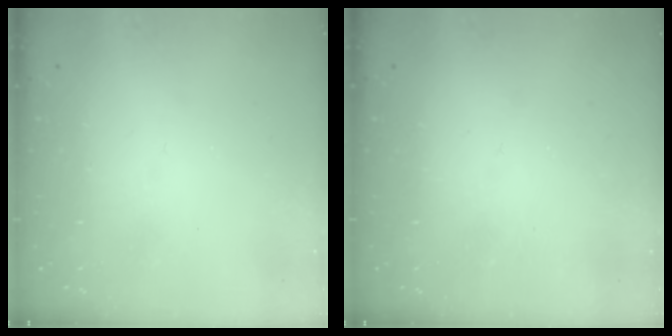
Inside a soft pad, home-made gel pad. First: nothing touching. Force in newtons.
{"total": 0.0}